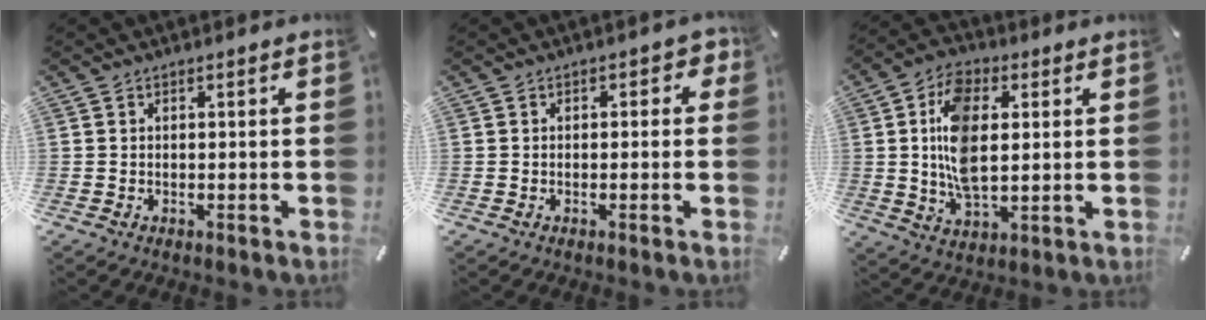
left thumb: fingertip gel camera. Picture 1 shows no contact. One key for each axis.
{"total": 2.2, "fx": -0.6, "fy": 1.5, "fz": 1.5, "tx": -0.021, "ty": 0.007, "tz": -0.016}
{"total": 13.0, "fx": 1.7, "fy": 7.5, "fz": 10.5, "tx": -0.220, "ty": -0.001, "tz": 0.026}